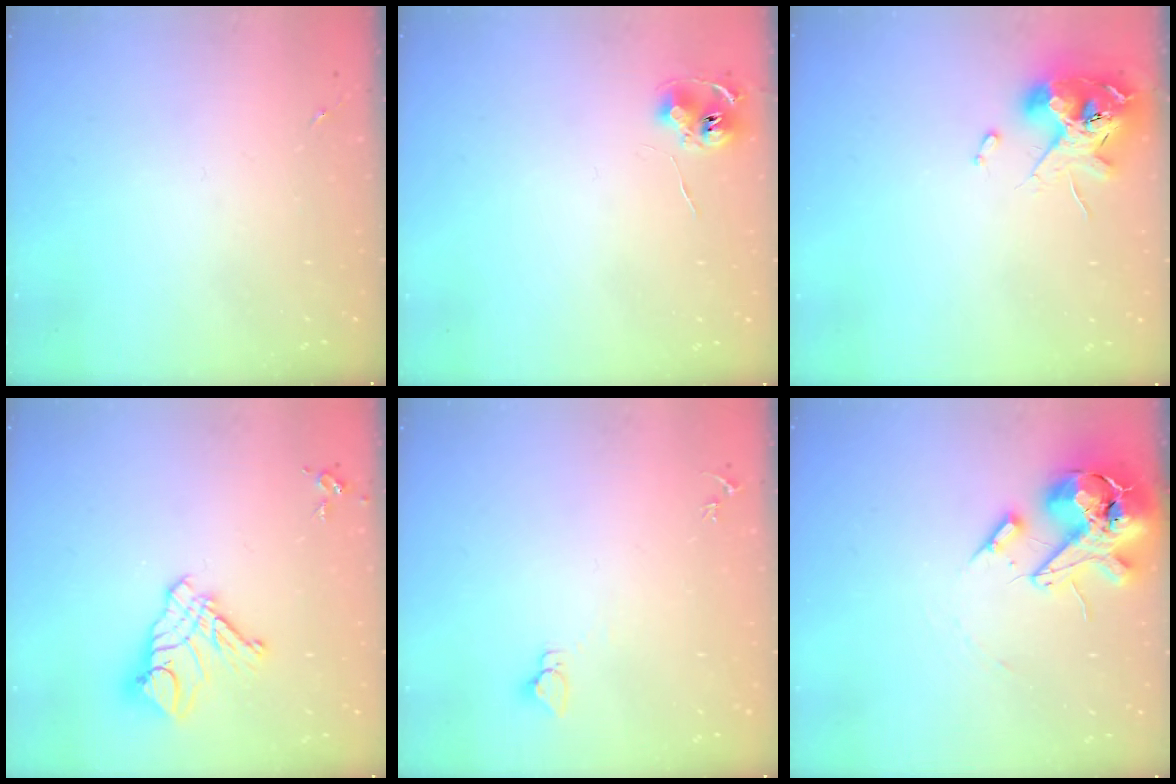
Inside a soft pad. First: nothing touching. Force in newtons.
{"total": 7.5, "press": 7.5, "slide": 0.5}
{"total": 12.7, "press": 12.5, "slide": 2.0}
{"total": 12.0, "press": 11.9, "slide": 1.1}
{"total": 2.8, "press": 2.8, "slide": 0.2}
{"total": 16.2, "press": 16.0, "slide": 2.7}